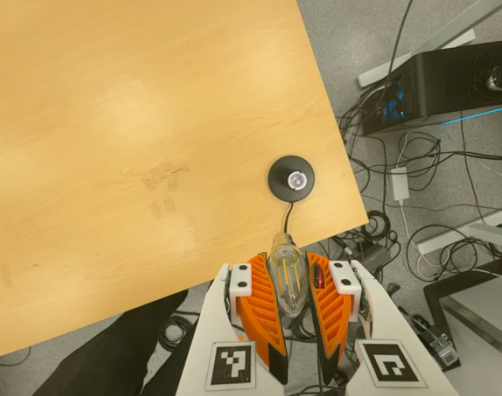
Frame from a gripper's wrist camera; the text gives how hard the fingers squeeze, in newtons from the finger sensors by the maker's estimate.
{"total": 19.2, "left": 23.9, "right": 14.6}